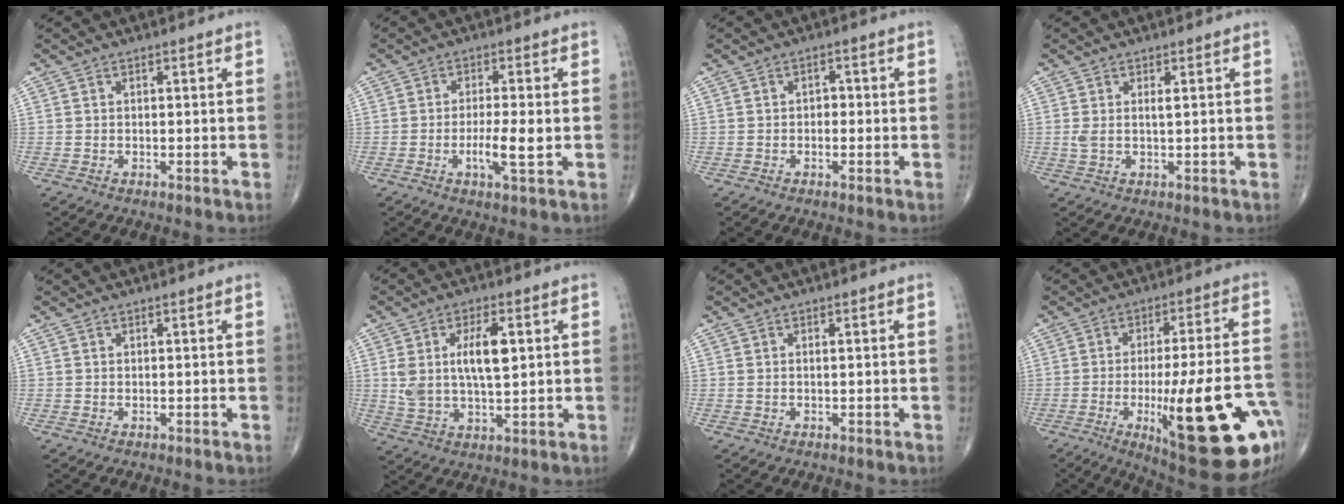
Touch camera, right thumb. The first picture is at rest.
{"total": 5.5, "force": [-1.0, 1.0, 5.3], "torque": [-0.101, -0.006, -0.020]}
{"total": 1.5, "force": [-0.3, 1.1, 0.9], "torque": [-0.002, 0.005, -0.010]}
{"total": 2.3, "force": [0.6, 0.6, 2.1], "torque": [-0.047, 0.007, 0.016]}
{"total": 0.0}
{"total": 10.2, "force": [2.3, 4.5, 8.9], "torque": [-0.163, -0.001, 0.045]}
{"total": 0.0}
{"total": 25.1, "force": [-8.2, 5.9, 23.0], "torque": [-0.288, 0.005, -0.100]}